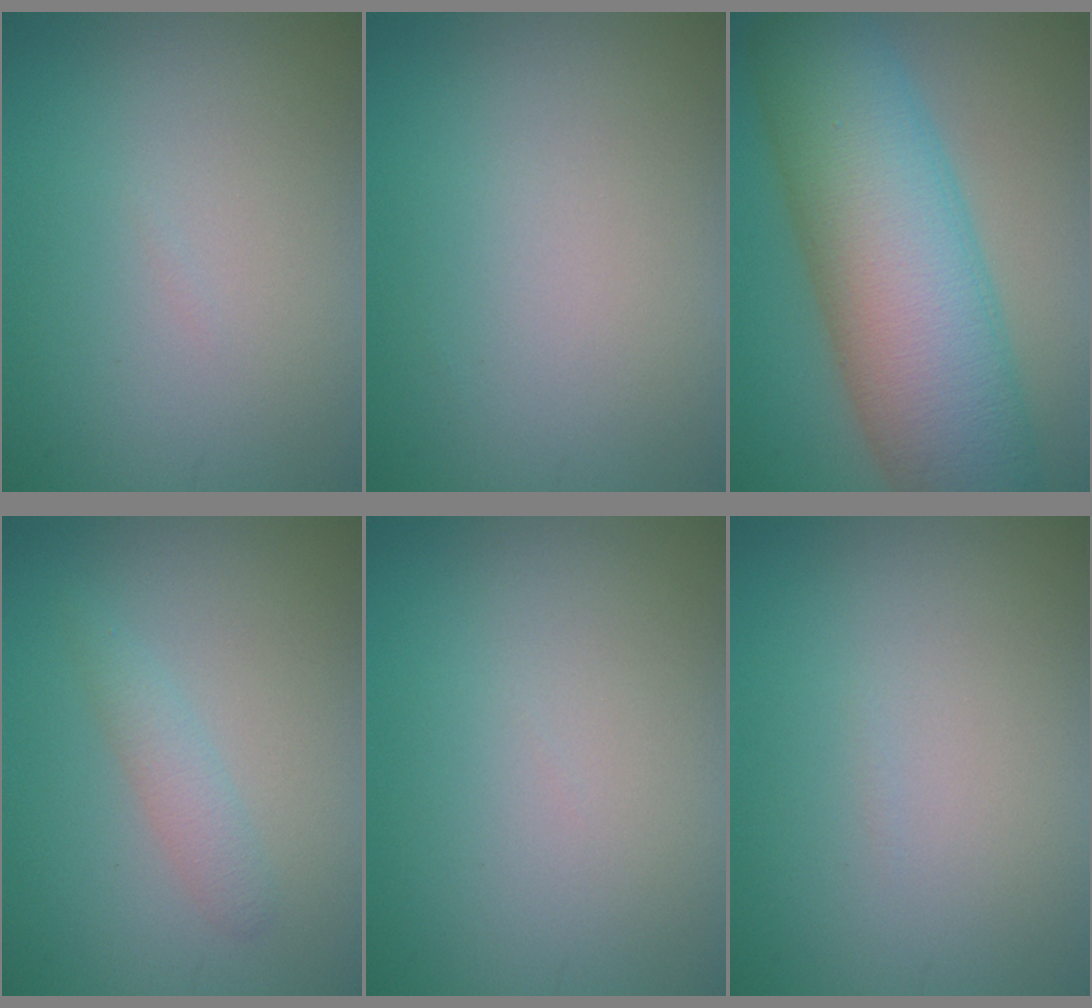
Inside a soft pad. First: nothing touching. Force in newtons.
{"total": 0.0}
{"total": 13.8, "press": 13.8, "slide": 0.2}
{"total": 1.7, "press": 1.7, "slide": 0.1}
{"total": 0.0}
{"total": 0.0}